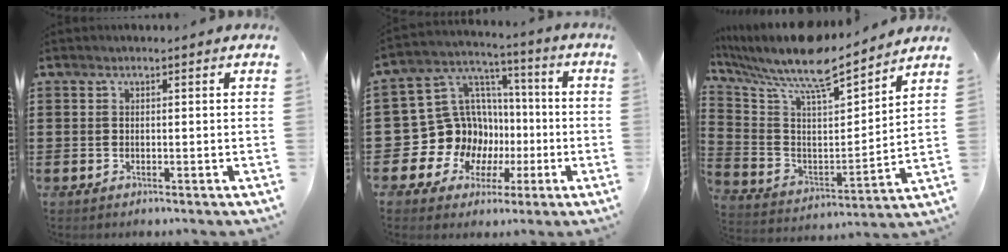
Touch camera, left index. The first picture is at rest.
{"total": 13.5, "force": [-2.1, 12.7, 4.1], "torque": [-0.125, -0.015, -0.014]}
{"total": 10.1, "force": [8.8, 1.6, 4.7], "torque": [-0.130, -0.064, 0.148]}